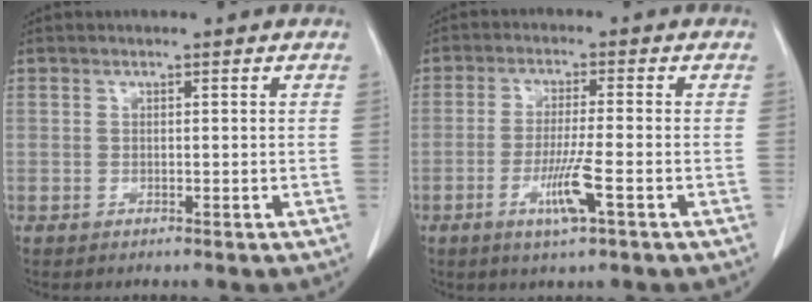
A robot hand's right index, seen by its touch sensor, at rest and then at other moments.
{"total": 6.1, "force": [-2.6, -0.2, 5.6], "torque": [-0.106, -0.013, -0.047]}